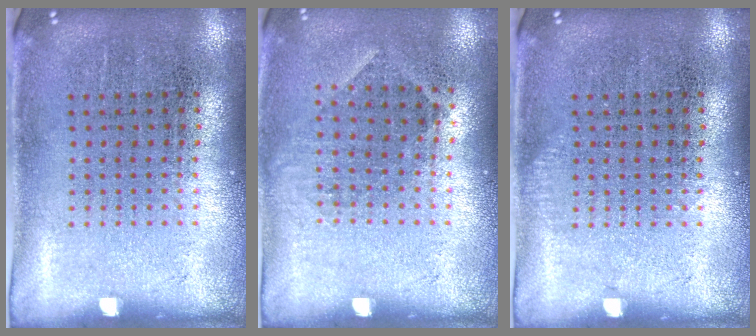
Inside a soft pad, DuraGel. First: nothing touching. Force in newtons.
{"total": 0.9, "press": 0.7, "slide": 0.5}
{"total": 0.6, "press": 0.6, "slide": 0.2}